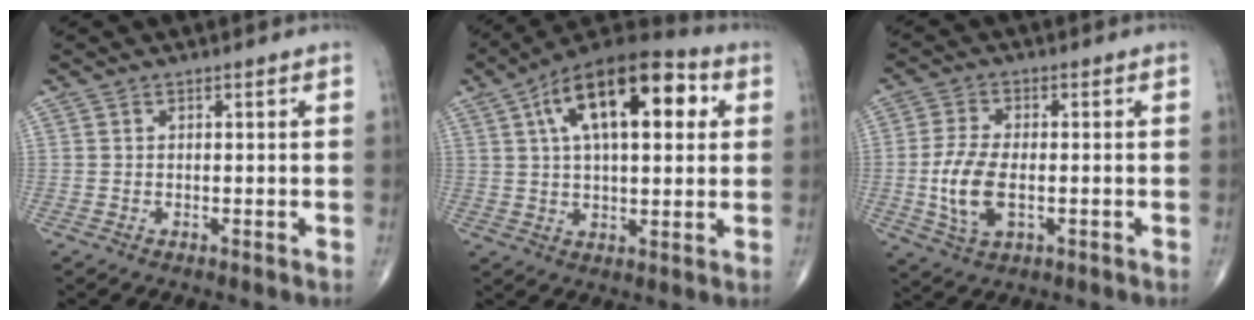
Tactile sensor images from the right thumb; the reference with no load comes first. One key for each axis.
{"total": 20.6, "fx": 6.4, "fy": 9.4, "fz": 17.2, "tx": -0.259, "ty": 0.018, "tz": 0.094}
{"total": 8.9, "fx": -1.4, "fy": 4.5, "fz": 7.6, "tx": -0.160, "ty": -0.001, "tz": -0.025}